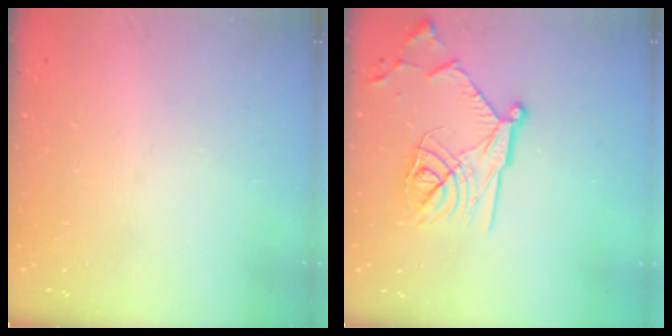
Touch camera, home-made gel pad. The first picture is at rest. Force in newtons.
{"total": 18.1, "press": 18.1, "slide": 1.0}